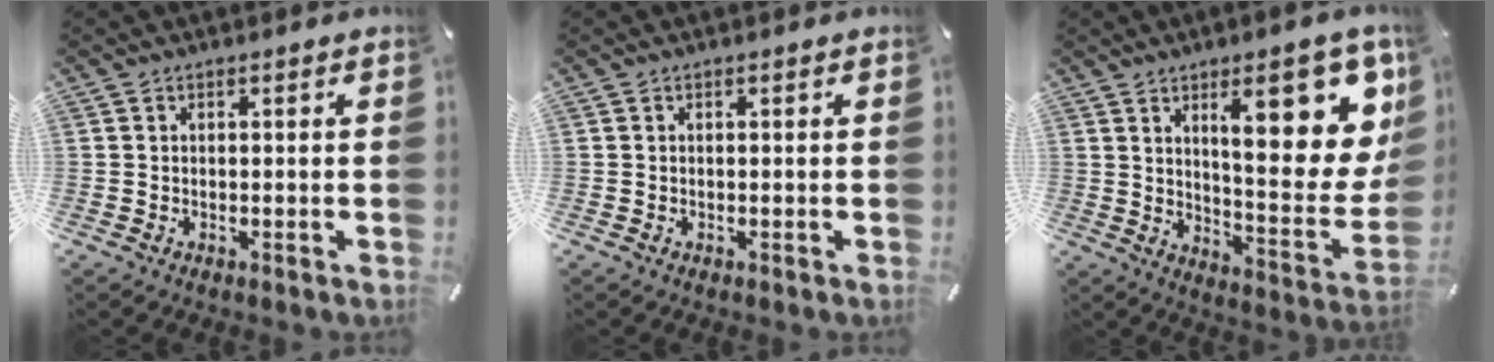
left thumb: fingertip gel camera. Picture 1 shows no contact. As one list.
[{"total": 0.0}, {"total": 22.0, "force": [9.9, 8.3, 17.8], "torque": [-0.225, -0.068, 0.149]}]